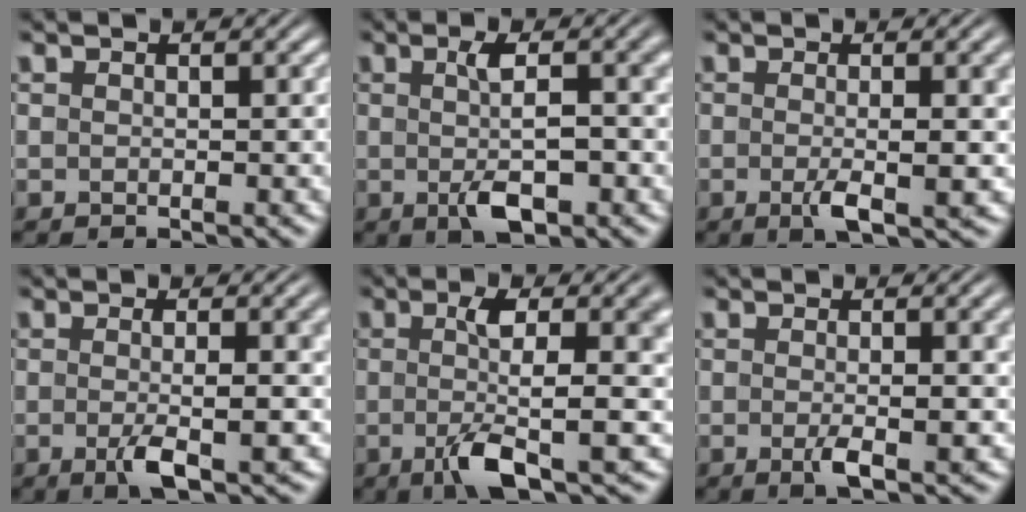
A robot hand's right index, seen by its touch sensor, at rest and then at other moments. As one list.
[{"total": 4.9, "force": [-0.9, 1.6, 4.6], "torque": [-0.070, -0.010, -0.007]}, {"total": 3.1, "force": [-0.8, 0.4, 2.9], "torque": [-0.051, -0.010, -0.011]}, {"total": 3.8, "force": [-1.2, 0.6, 3.6], "torque": [-0.059, -0.011, -0.016]}, {"total": 6.0, "force": [-1.0, 1.1, 5.8], "torque": [-0.093, -0.011, -0.013]}, {"total": 2.5, "force": [-0.7, 0.4, 2.4], "torque": [-0.040, -0.007, -0.009]}]